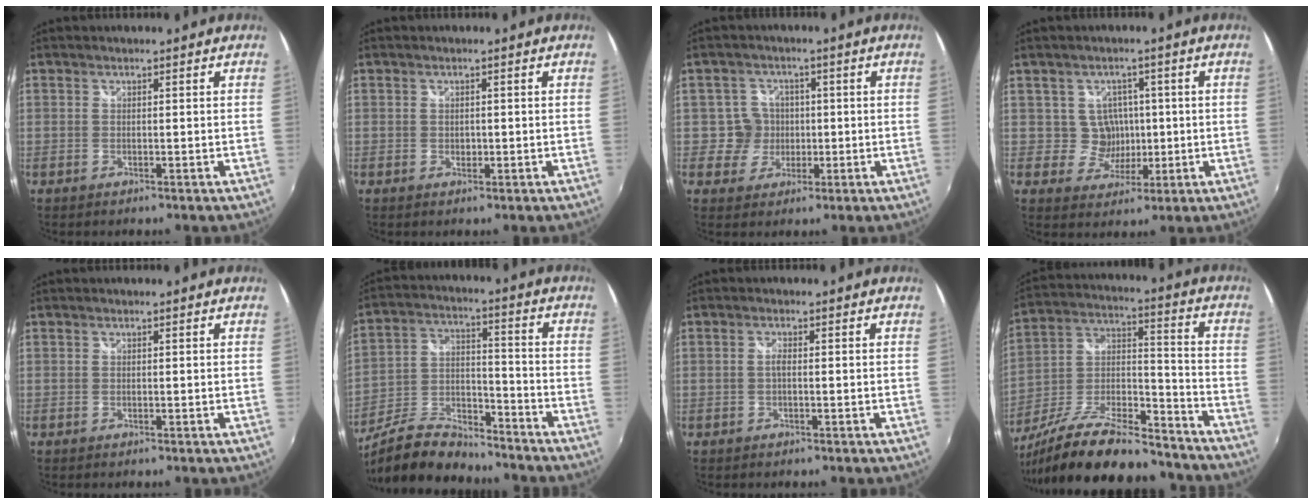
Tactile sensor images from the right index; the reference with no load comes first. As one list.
[{"total": 0.9, "force": [-0.1, 0.8, 0.4], "torque": [-0.003, -0.002, -0.003]}, {"total": 4.6, "force": [-0.4, 4.6, -0.1], "torque": [0.007, 0.013, -0.007]}, {"total": 5.0, "force": [0.3, 5.0, 0.5], "torque": [-0.016, 0.016, 0.014]}, {"total": 0.0}, {"total": 15.3, "force": [-12.7, 5.4, 6.7], "torque": [-0.148, 0.006, -0.221]}, {"total": 1.1, "force": [-0.2, 0.3, 1.0], "torque": [-0.020, 0.004, -0.005]}, {"total": 25.7, "force": [-20.1, 7.6, 14.2], "torque": [-0.267, -0.008, -0.313]}]